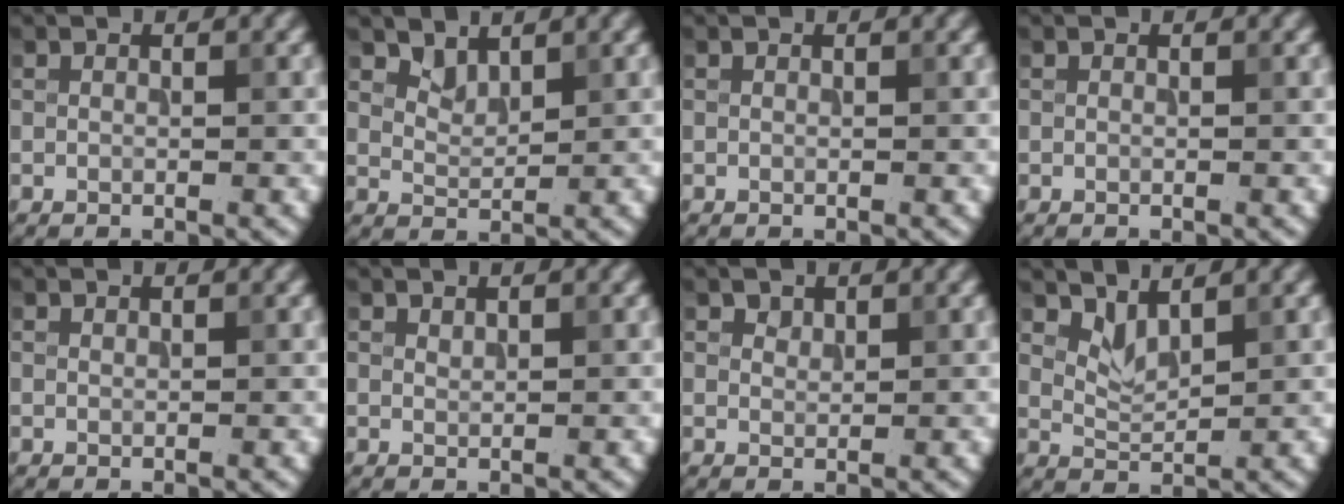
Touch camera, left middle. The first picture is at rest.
{"total": 1.7, "force": [1.4, 0.7, 0.6], "torque": [-0.015, -0.006, 0.030]}
{"total": 0.0}
{"total": 0.0}
{"total": 0.0}
{"total": 0.5, "force": [0.5, 0.2, 0.1], "torque": [-0.003, -0.002, 0.012]}
{"total": 0.9, "force": [0.7, 0.5, 0.1], "torque": [-0.005, -0.001, 0.015]}
{"total": 2.1, "force": [1.7, 0.6, 1.1], "torque": [-0.027, -0.012, 0.039]}